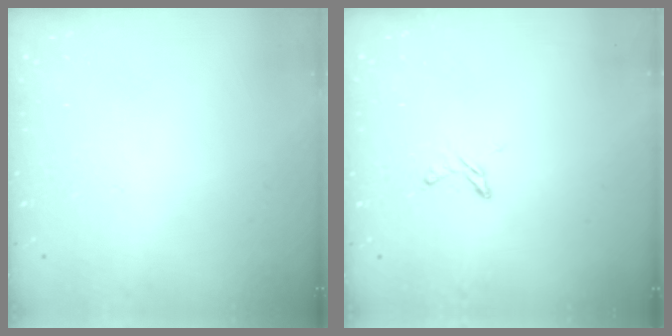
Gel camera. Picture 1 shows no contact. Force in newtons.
{"total": 4.2, "press": 4.1, "slide": 0.4}